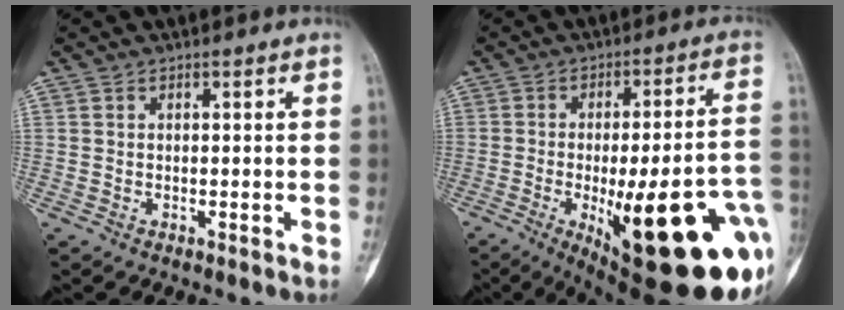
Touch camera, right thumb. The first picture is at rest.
{"total": 30.9, "force": [-8.8, 9.0, 28.3], "torque": [-0.309, 0.001, -0.103]}